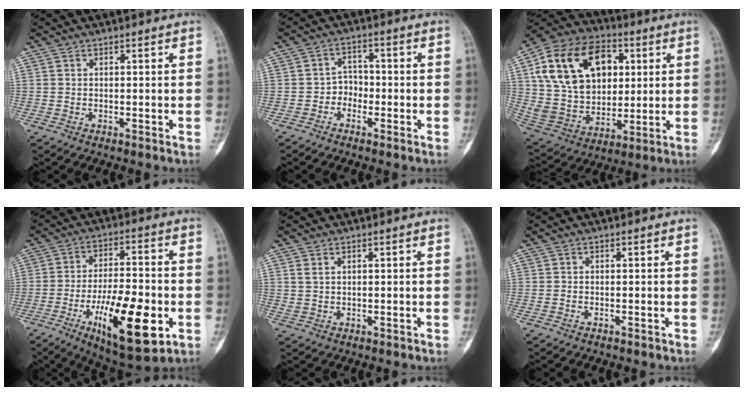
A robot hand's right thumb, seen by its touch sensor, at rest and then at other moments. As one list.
[{"total": 3.3, "force": [-1.6, 2.7, 1.0], "torque": [0.014, 0.019, -0.040]}, {"total": 25.1, "force": [7.1, 17.8, 16.3], "torque": [-0.280, 0.008, 0.131]}, {"total": 19.2, "force": [-6.3, 6.8, 16.9], "torque": [-0.264, 0.014, -0.090]}, {"total": 1.7, "force": [0.9, 1.0, 1.1], "torque": [-0.023, 0.001, 0.024]}, {"total": 0.0}]